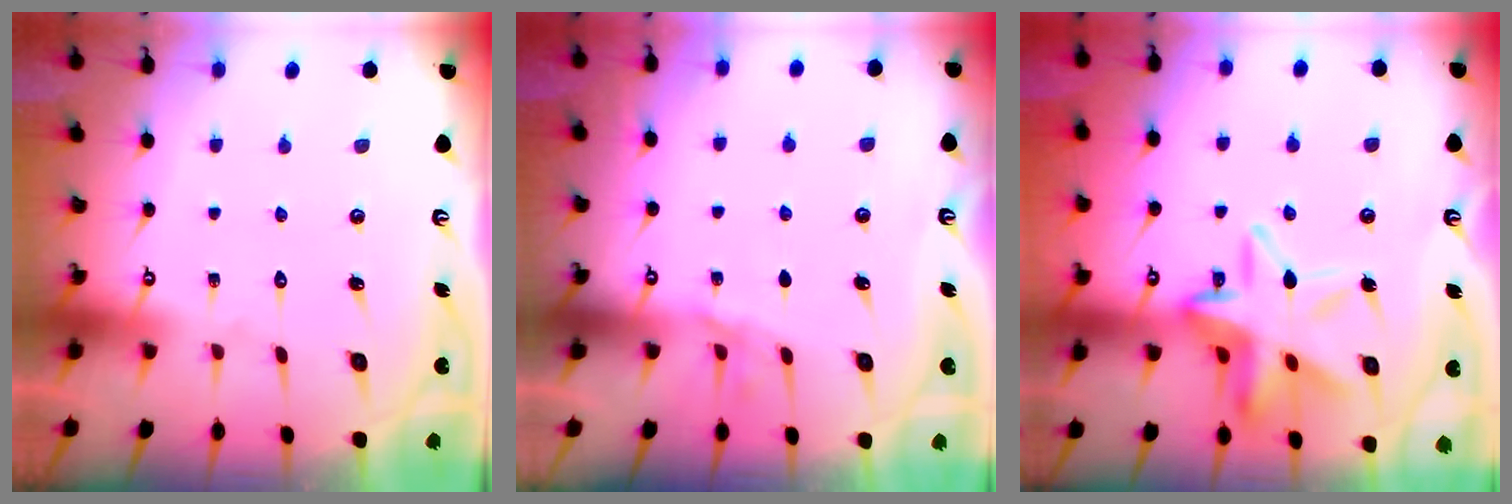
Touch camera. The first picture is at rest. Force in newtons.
{"total": 2.6, "press": 2.6, "slide": 0.4}
{"total": 15.1, "press": 15.0, "slide": 1.5}